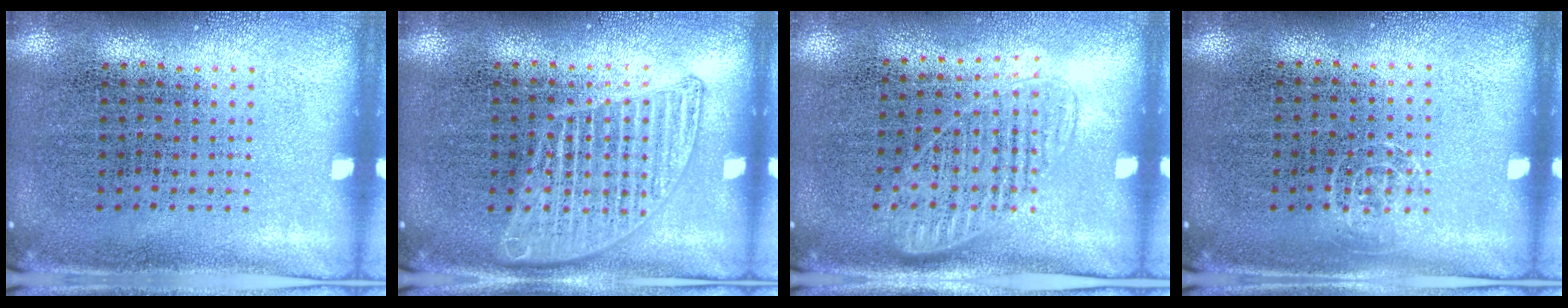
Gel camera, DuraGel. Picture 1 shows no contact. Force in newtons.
{"total": 2.2, "press": 2.2, "slide": 0.4}
{"total": 1.2, "press": 1.0, "slide": 0.6}
{"total": 0.6, "press": 0.5, "slide": 0.4}